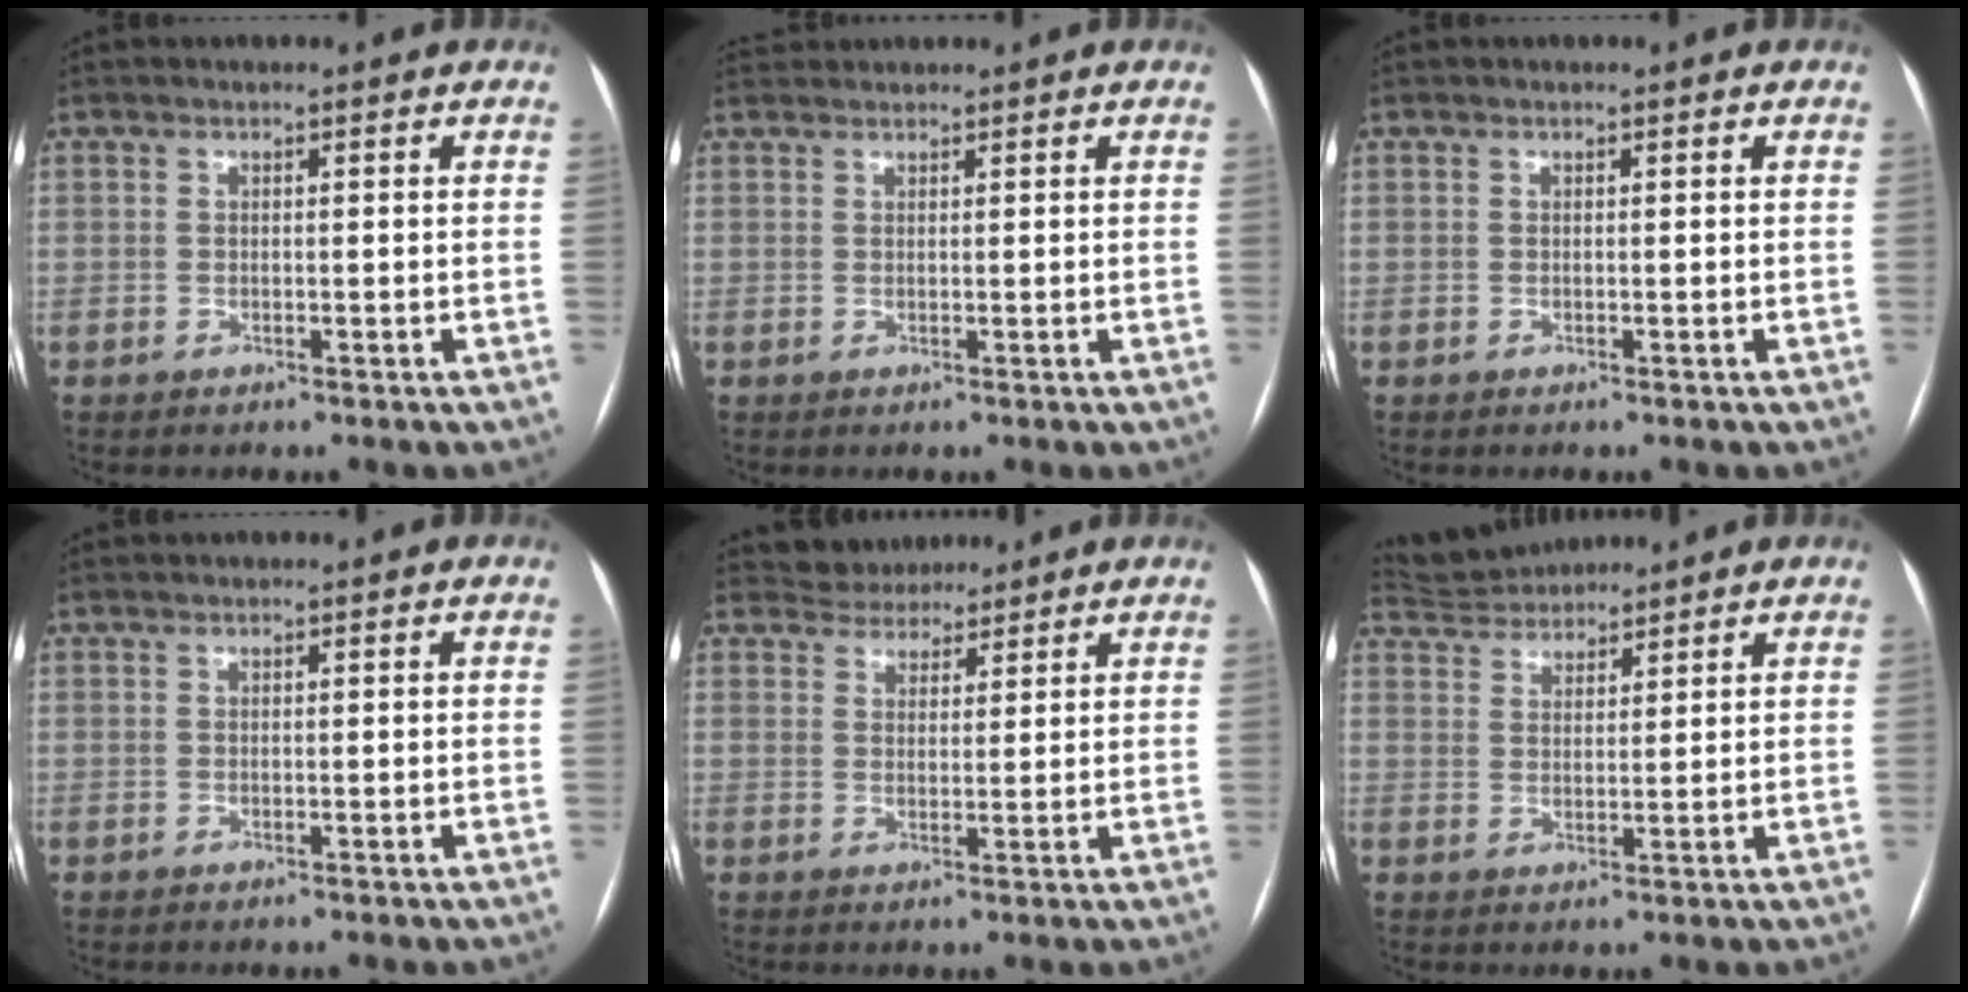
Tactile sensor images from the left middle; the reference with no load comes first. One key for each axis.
{"total": 1.8, "fx": 1.8, "fy": 0.2, "fz": -0.1, "tx": -0.006, "ty": 0.021, "tz": 0.037}
{"total": 0.0}
{"total": 0.0}
{"total": 4.5, "fx": 4.1, "fy": 1.9, "fz": 0.1, "tx": 0.000, "ty": 0.018, "tz": 0.066}
{"total": 6.3, "fx": 6.1, "fy": 1.1, "fz": 0.8, "tx": -0.021, "ty": 0.031, "tz": 0.112}